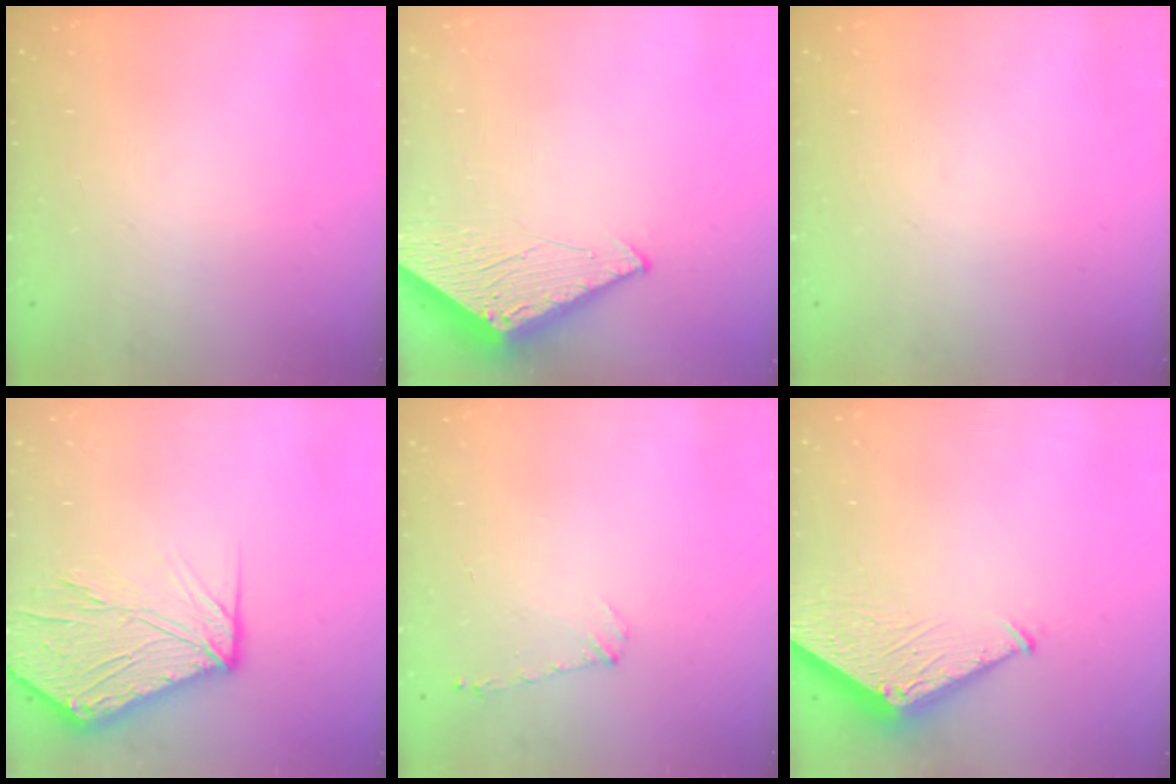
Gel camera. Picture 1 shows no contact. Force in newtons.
{"total": 2.8, "press": 2.8, "slide": 0.2}
{"total": 0.0}
{"total": 13.2, "press": 13.1, "slide": 1.6}
{"total": 4.6, "press": 4.6, "slide": 0.6}
{"total": 5.4, "press": 5.4, "slide": 0.3}